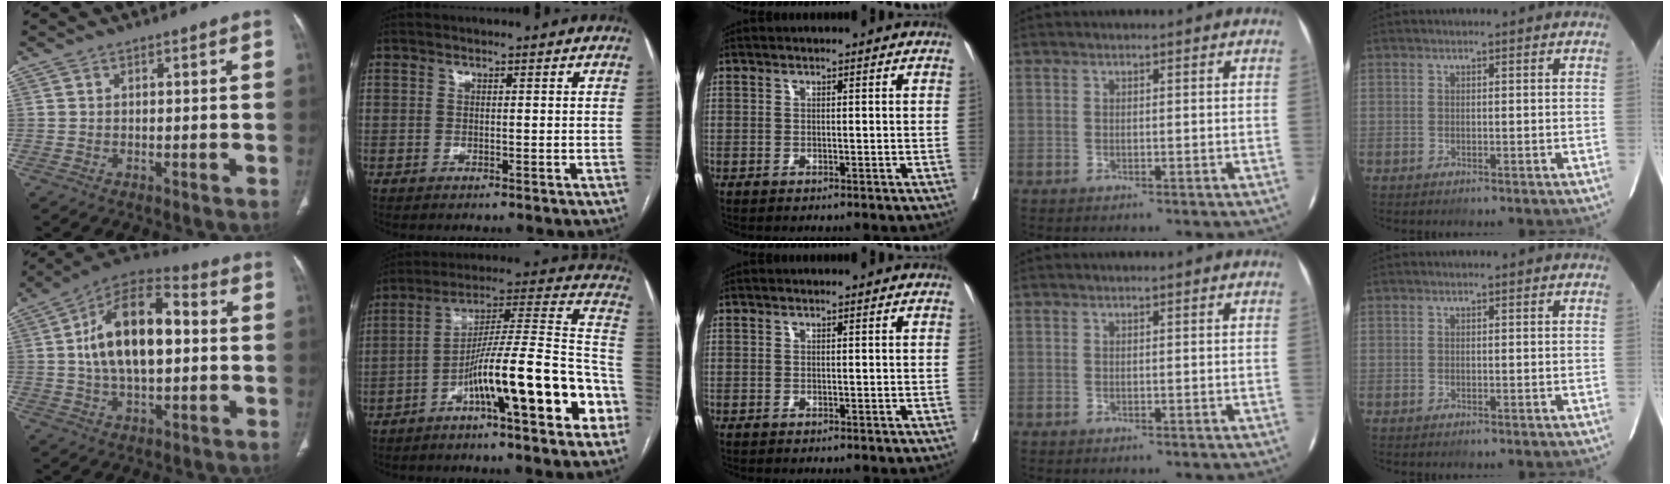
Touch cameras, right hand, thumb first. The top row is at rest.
{"thumb": {"total": 18.0, "force": [1.5, 9.3, 15.3], "torque": [-0.254, 0.027, 0.017]}, "index": {"total": 19.1, "force": [-8.5, 2.1, 16.9], "torque": [-0.225, 0.043, -0.129]}}